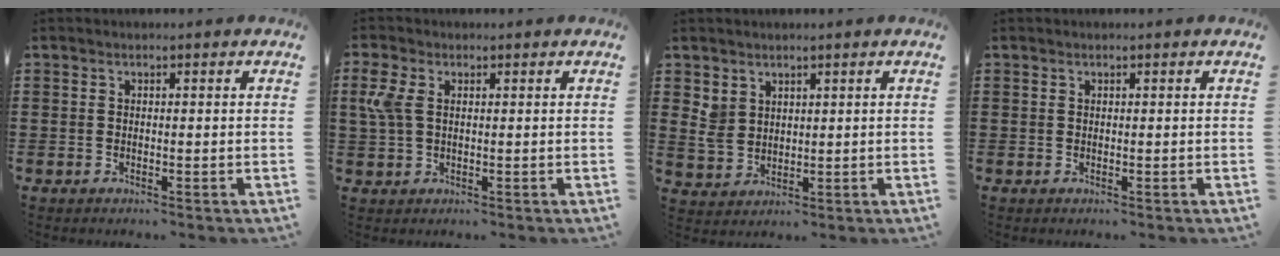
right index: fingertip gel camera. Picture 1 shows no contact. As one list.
[{"total": 4.5, "force": [1.2, 2.7, 3.4], "torque": [-0.098, 0.000, 0.014]}, {"total": 3.8, "force": [1.9, 3.0, 1.3], "torque": [-0.045, 0.008, 0.035]}, {"total": 0.0}]